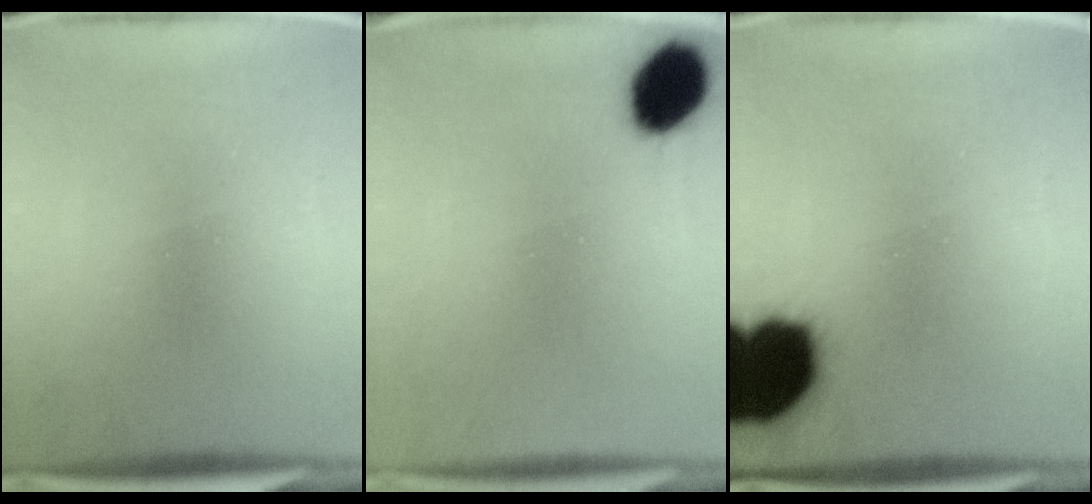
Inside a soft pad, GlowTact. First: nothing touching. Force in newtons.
{"total": 9.6}
{"total": 18.6}